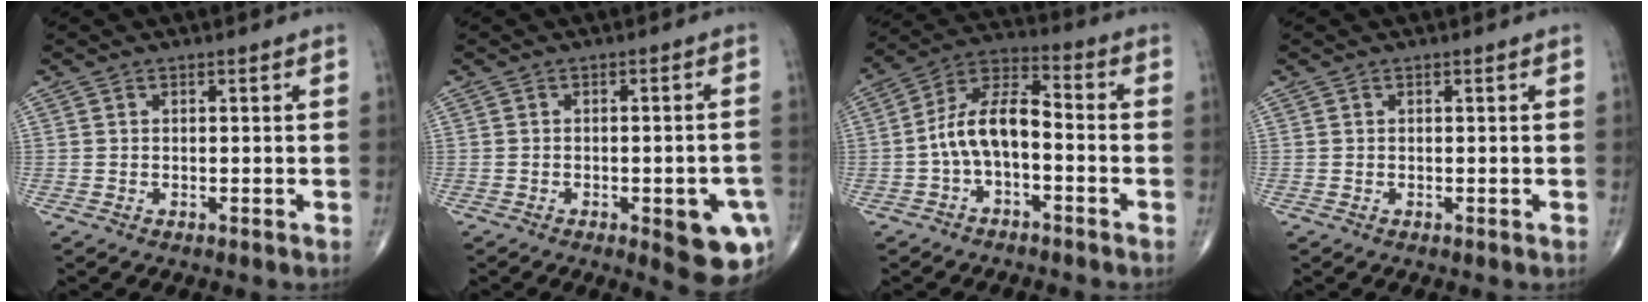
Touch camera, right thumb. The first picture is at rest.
{"total": 10.5, "force": [-3.8, 3.6, 9.2], "torque": [-0.091, 0.007, -0.038]}
{"total": 10.2, "force": [-2.2, 5.1, 8.5], "torque": [-0.152, 0.047, -0.051]}
{"total": 0.0}